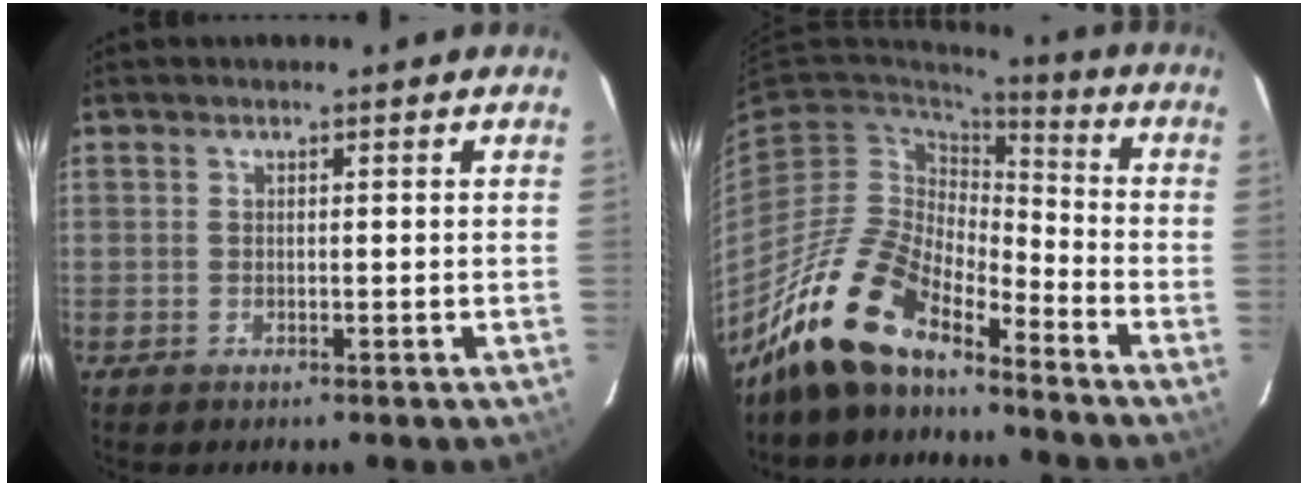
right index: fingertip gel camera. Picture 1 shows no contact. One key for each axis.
{"total": 15.1, "fx": -11.7, "fy": 5.8, "fz": 7.5, "tx": -0.158, "ty": -0.009, "tz": -0.222}